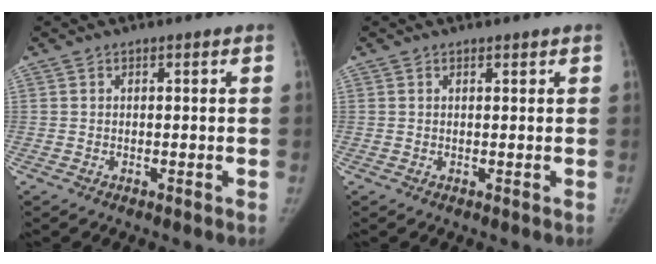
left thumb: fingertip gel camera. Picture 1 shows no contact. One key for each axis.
{"total": 1.0, "fx": 0.9, "fy": 0.4, "fz": 0.2, "tx": -0.001, "ty": -0.007, "tz": 0.013}